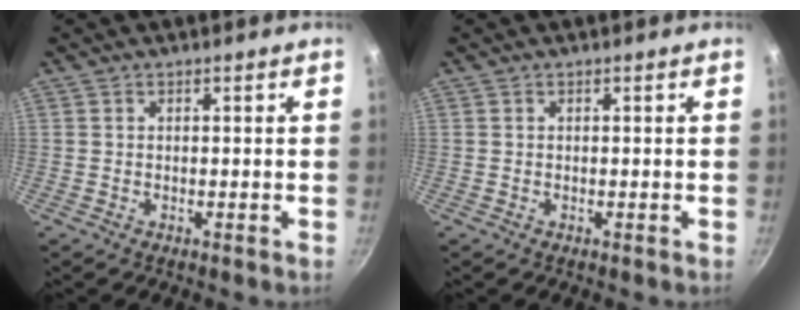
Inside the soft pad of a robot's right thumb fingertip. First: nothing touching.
{"total": 0.0}